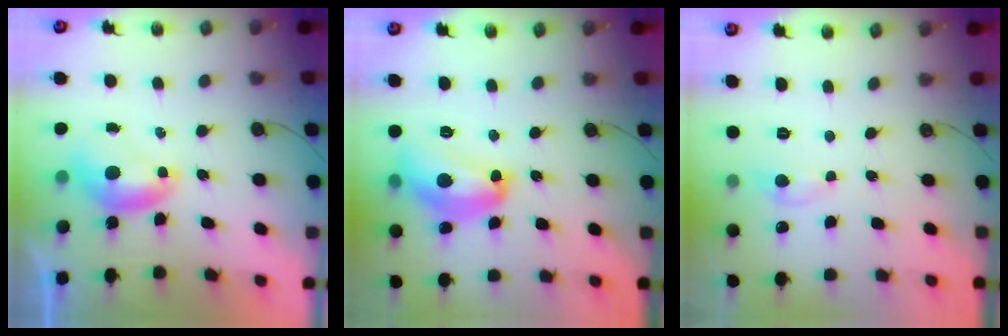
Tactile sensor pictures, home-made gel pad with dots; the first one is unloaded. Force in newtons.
{"total": 11.1, "press": 11.0, "slide": 0.6}
{"total": 1.5, "press": 1.5, "slide": 0.0}